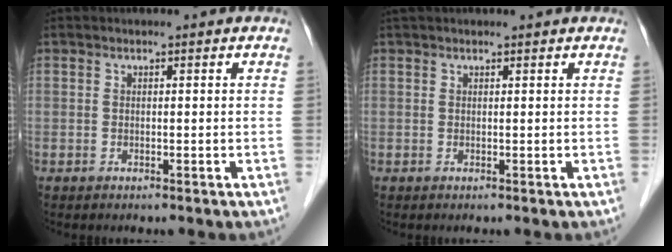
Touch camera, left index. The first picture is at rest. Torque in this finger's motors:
{"motor_torque": [-0.12, -0.25, -0.05, 0.00]}